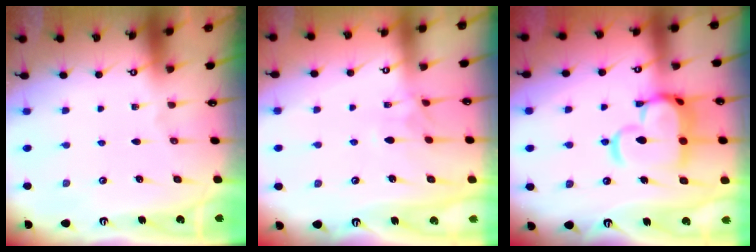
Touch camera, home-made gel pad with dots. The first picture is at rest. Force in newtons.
{"total": 1.6, "press": 1.4, "slide": 0.8}
{"total": 11.3, "press": 11.2, "slide": 1.3}